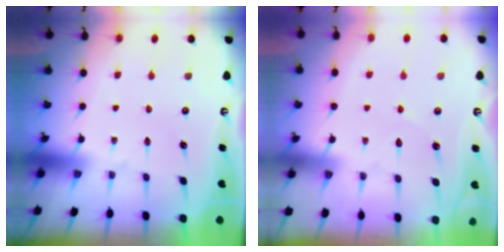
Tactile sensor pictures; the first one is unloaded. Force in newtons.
{"total": 4.2, "press": 4.2, "slide": 0.5}